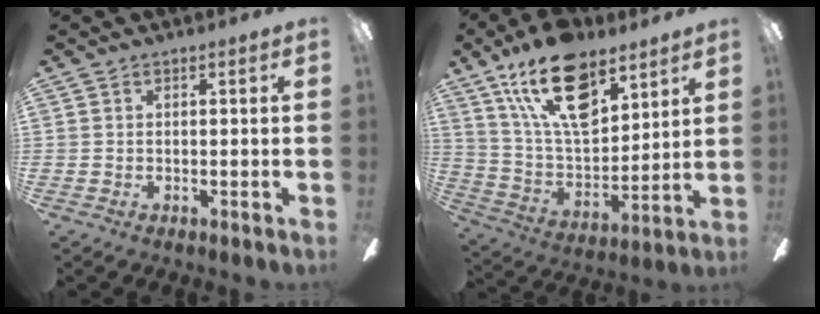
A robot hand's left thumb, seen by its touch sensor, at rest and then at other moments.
{"total": 21.3, "force": [12.7, 10.8, 13.3], "torque": [-0.238, -0.057, 0.225]}